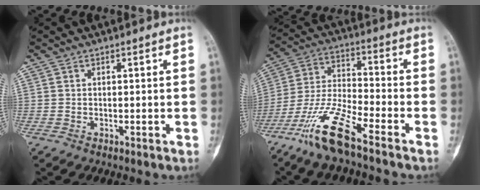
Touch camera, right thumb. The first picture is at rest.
{"total": 12.9, "force": [-8.9, 2.0, 9.1], "torque": [-0.202, 0.041, -0.177]}